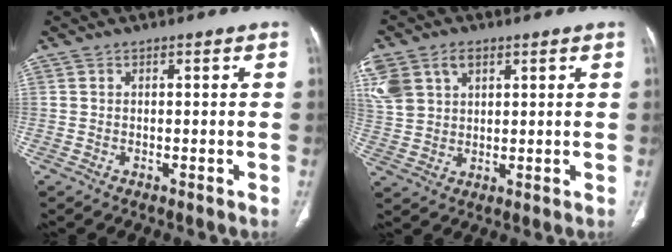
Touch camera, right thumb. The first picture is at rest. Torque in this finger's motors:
{"motor_torque": [1.29, 1.70, 1.26, 0.75, 0.11]}